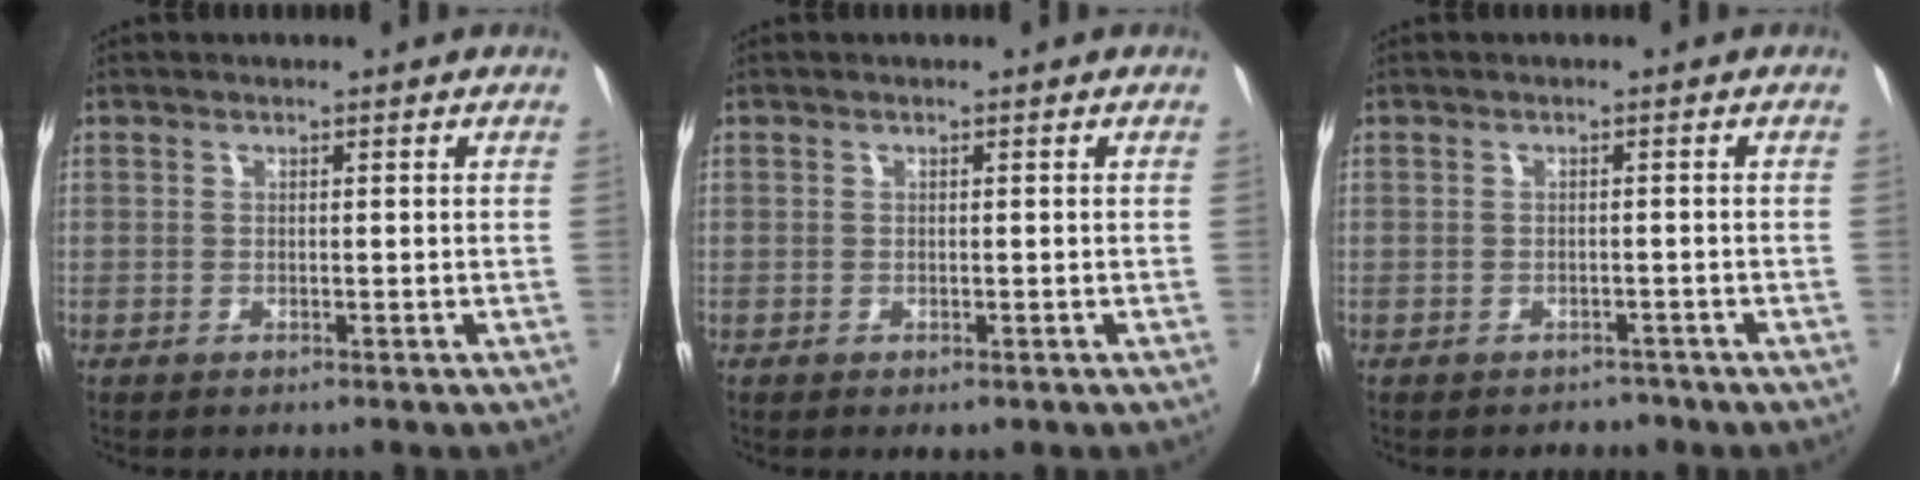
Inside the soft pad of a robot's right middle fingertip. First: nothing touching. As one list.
[{"total": 0.7, "force": [-0.3, 0.5, 0.5], "torque": [-0.010, -0.005, -0.004]}, {"total": 3.7, "force": [-3.0, 2.0, 0.6], "torque": [-0.011, -0.006, -0.037]}]